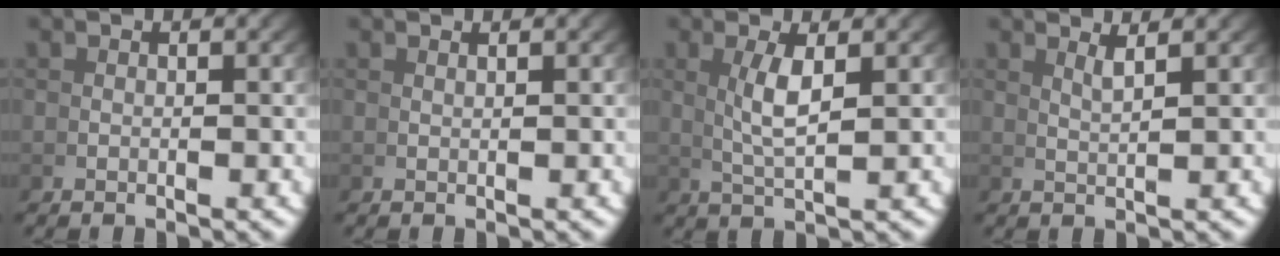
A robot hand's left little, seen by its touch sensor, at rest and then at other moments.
{"total": 0.9, "force": [0.7, -0.6, 0.0], "torque": [0.005, 0.004, 0.013]}
{"total": 2.9, "force": [1.0, -0.3, 2.7], "torque": [-0.053, -0.004, 0.029]}
{"total": 2.1, "force": [1.7, -1.1, 0.7], "torque": [-0.009, -0.004, 0.037]}